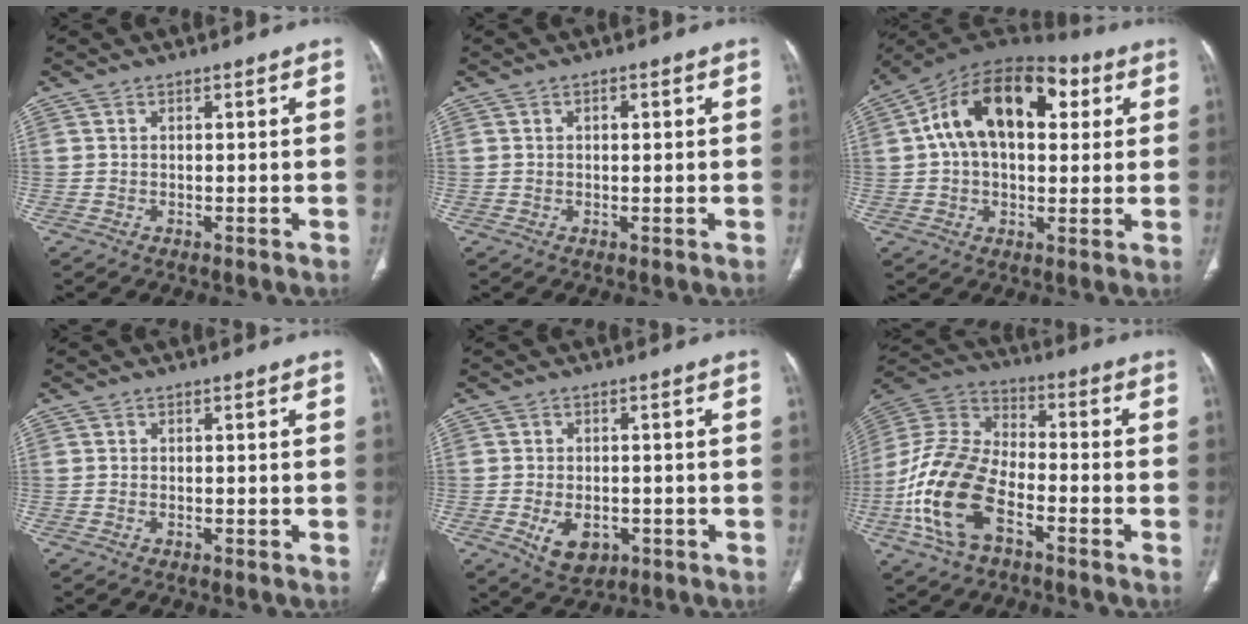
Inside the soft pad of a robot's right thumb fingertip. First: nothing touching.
{"total": 1.5, "force": [0.4, 0.8, 1.2], "torque": [-0.021, 0.002, 0.007]}
{"total": 20.5, "force": [5.5, 12.3, 15.5], "torque": [-0.235, 0.033, 0.079]}
{"total": 0.0}
{"total": 6.3, "force": [-2.1, 4.2, 4.3], "torque": [-0.058, 0.004, -0.021]}
{"total": 18.1, "force": [-6.8, 10.0, 13.4], "torque": [-0.275, 0.040, -0.136]}